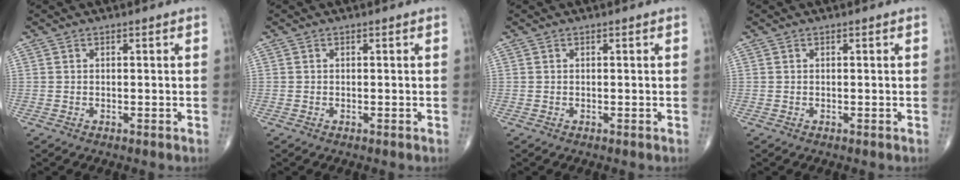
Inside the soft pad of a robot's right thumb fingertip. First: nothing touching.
{"total": 0.0}
{"total": 0.0}
{"total": 0.0}